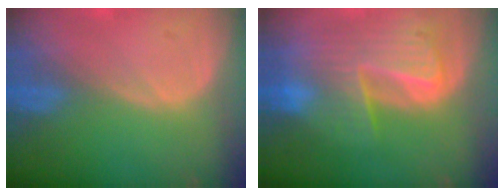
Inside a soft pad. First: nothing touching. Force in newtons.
{"total": 10.0, "press": 8.7, "slide": 5.0}